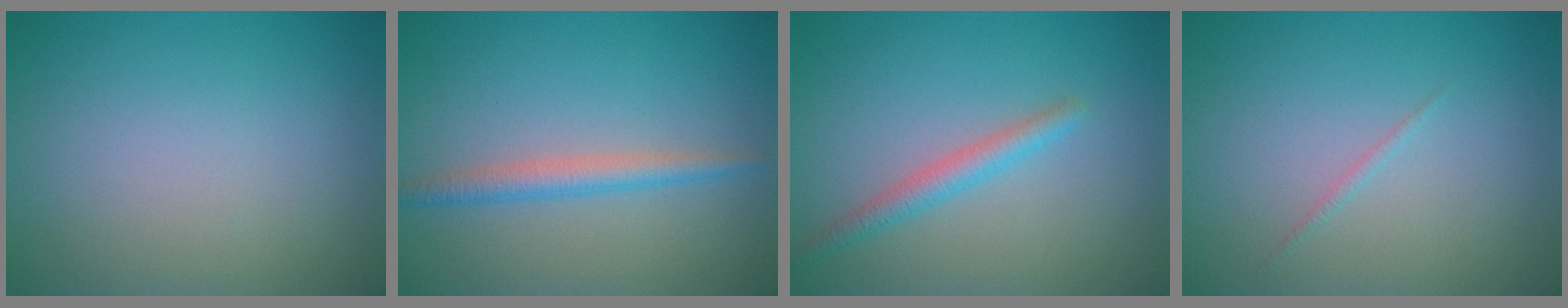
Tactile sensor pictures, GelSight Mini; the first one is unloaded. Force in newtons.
{"total": 2.3, "press": 2.3, "slide": 0.1}
{"total": 2.2, "press": 2.2, "slide": 0.0}
{"total": 0.5, "press": 0.5, "slide": 0.0}